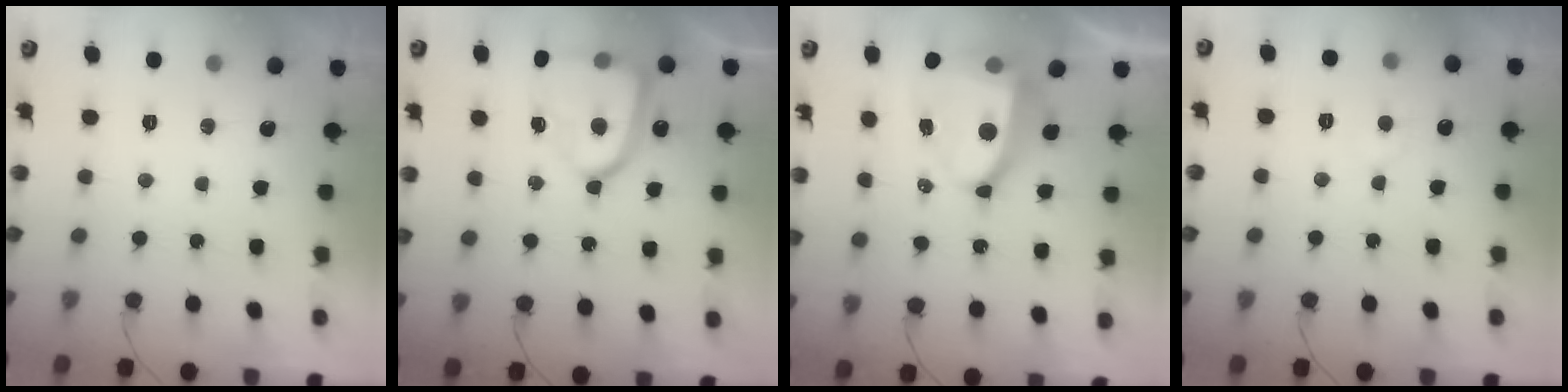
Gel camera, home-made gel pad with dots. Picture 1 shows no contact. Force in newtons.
{"total": 16.3, "press": 16.2, "slide": 1.7}
{"total": 10.9, "press": 10.8, "slide": 1.2}
{"total": 3.7, "press": 3.7, "slide": 0.5}